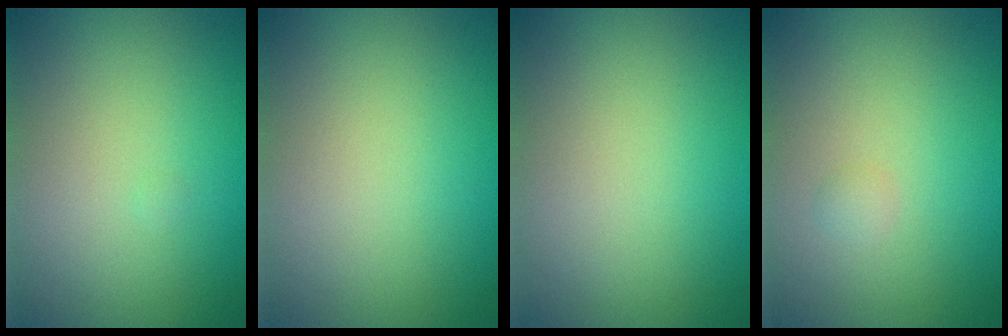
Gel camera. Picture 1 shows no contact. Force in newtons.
{"total": 0.0}
{"total": 0.0}
{"total": 0.6, "press": 0.6, "slide": 0.1}